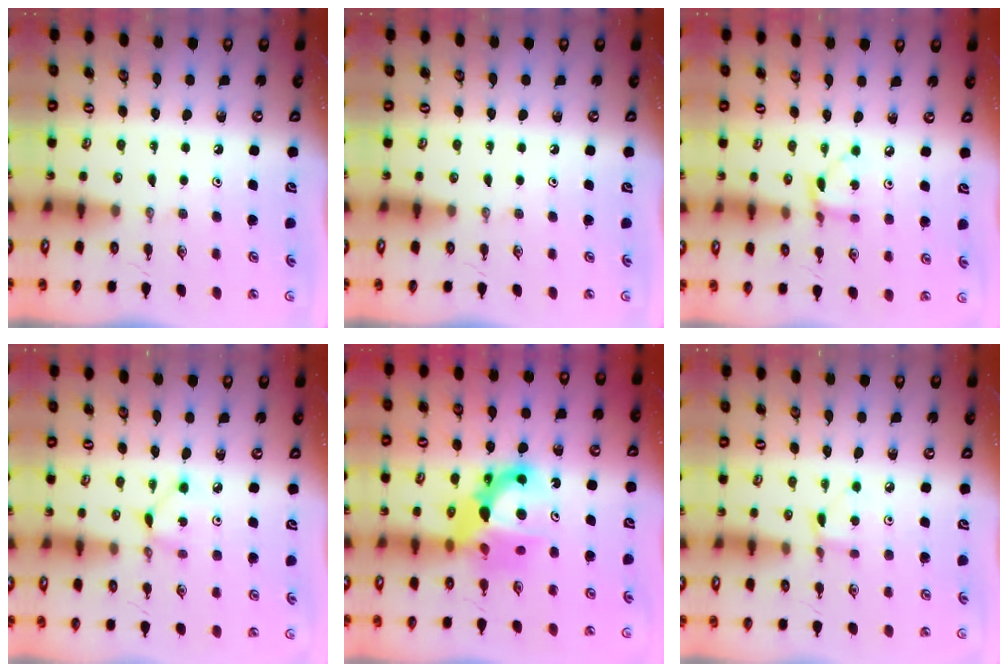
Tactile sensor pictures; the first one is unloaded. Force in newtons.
{"total": 0.0}
{"total": 4.3, "press": 4.3, "slide": 0.3}
{"total": 2.4, "press": 2.4, "slide": 0.1}
{"total": 12.0, "press": 11.9, "slide": 1.0}
{"total": 3.8, "press": 3.8, "slide": 0.4}